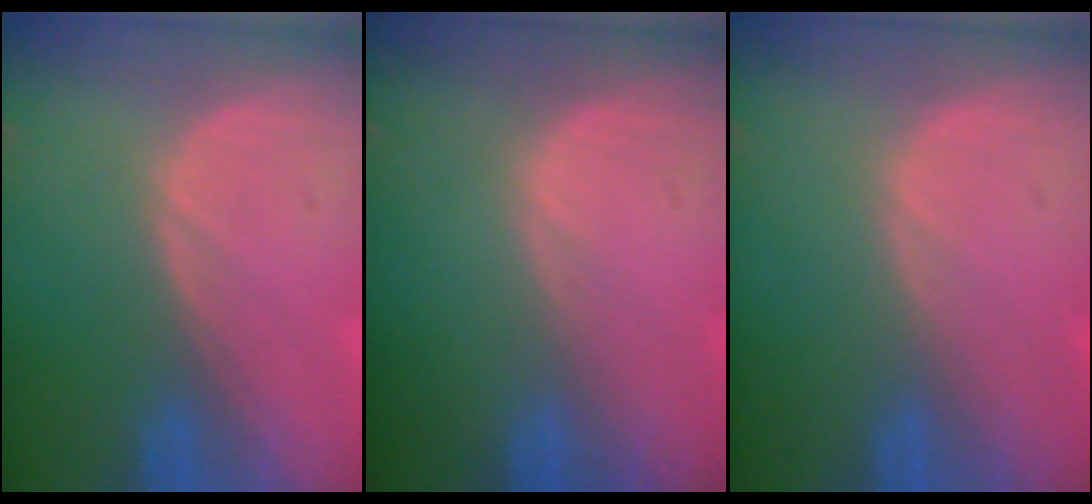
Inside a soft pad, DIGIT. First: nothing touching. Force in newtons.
{"total": 0.0}
{"total": 0.0}